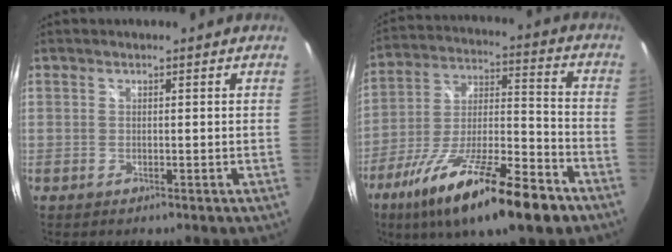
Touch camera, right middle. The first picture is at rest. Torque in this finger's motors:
{"motor_torque": [1.37, -0.77, 0.58, 0.21]}